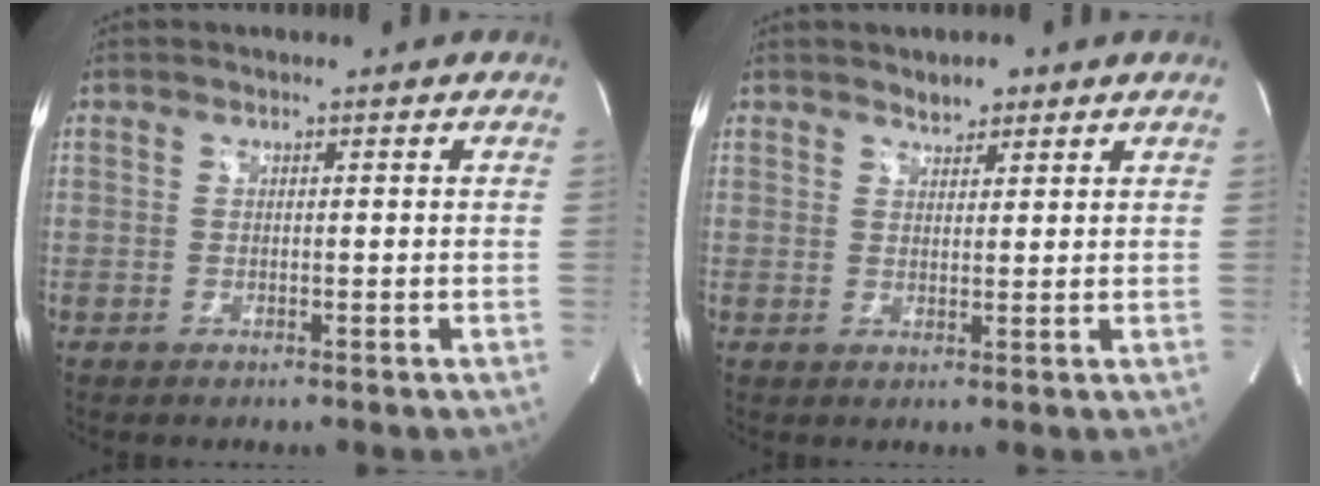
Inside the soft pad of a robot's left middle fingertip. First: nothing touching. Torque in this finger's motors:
{"motor_torque": [-0.05, -0.07, -0.02, 0.00]}